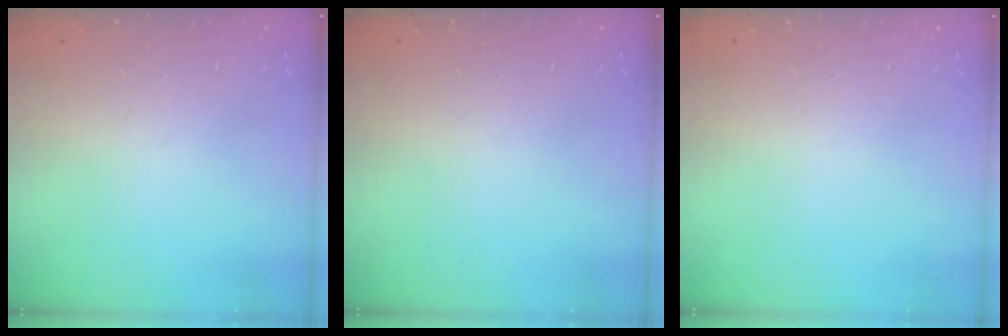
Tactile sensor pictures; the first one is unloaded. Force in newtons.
{"total": 0.0}
{"total": 0.0}